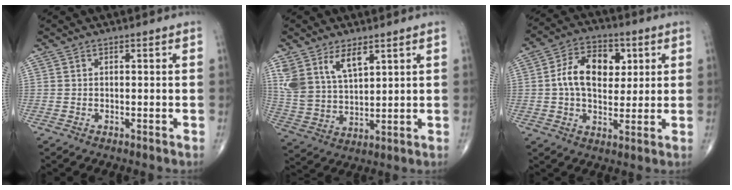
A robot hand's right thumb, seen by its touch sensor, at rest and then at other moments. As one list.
[{"total": 9.6, "force": [5.5, 4.8, 6.3], "torque": [-0.113, -0.021, 0.120]}, {"total": 12.3, "force": [2.2, 8.1, 9.1], "torque": [-0.126, 0.007, 0.031]}]